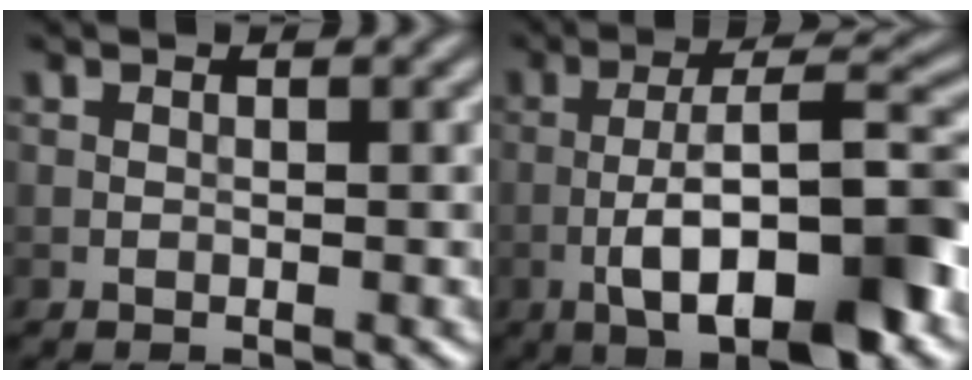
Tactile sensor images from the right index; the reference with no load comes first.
{"total": 10.5, "force": [-4.1, 2.9, 9.2], "torque": [-0.143, 0.019, -0.069]}